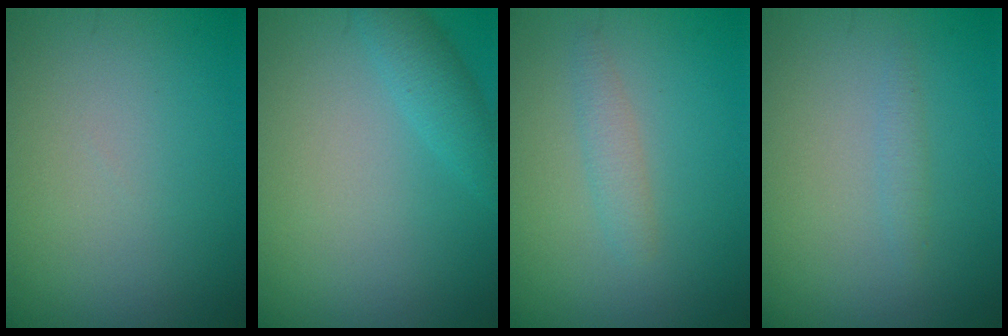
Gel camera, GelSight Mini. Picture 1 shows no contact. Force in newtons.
{"total": 2.1, "press": 2.1, "slide": 0.2}
{"total": 1.4, "press": 1.4, "slide": 0.1}
{"total": 0.8, "press": 0.8, "slide": 0.1}